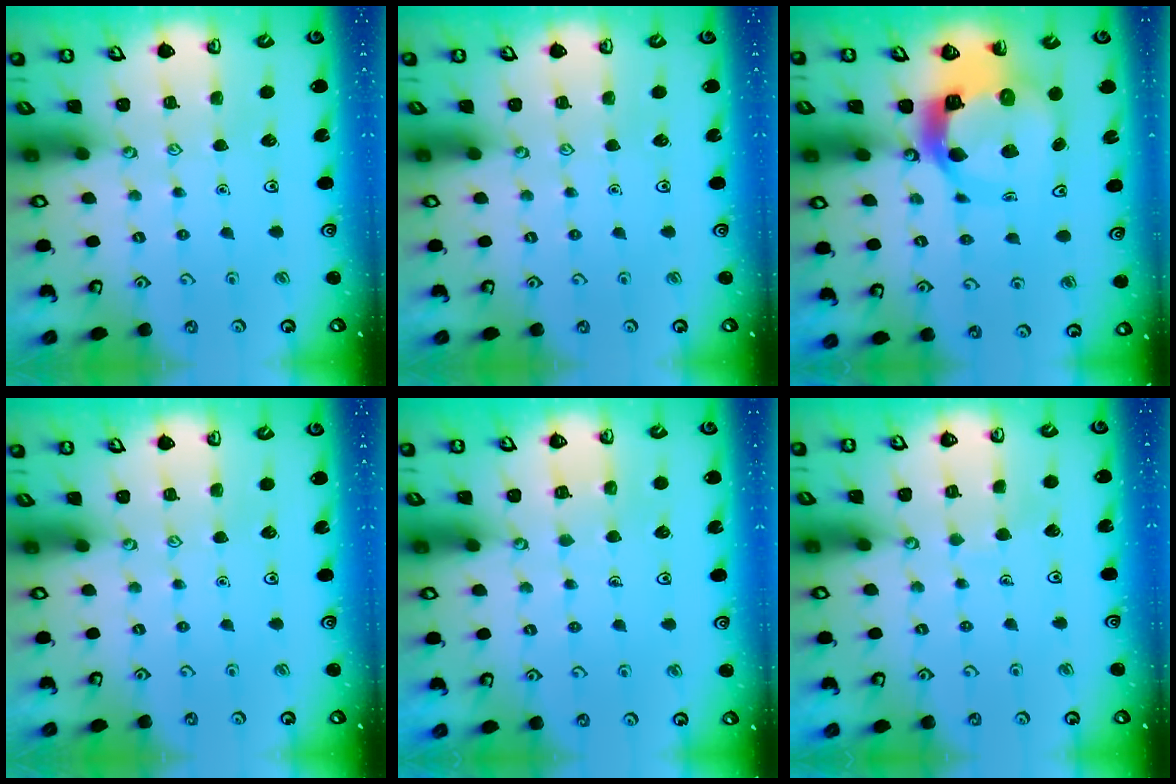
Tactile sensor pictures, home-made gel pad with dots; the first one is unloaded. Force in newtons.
{"total": 0.0}
{"total": 11.2, "press": 11.1, "slide": 1.7}
{"total": 0.0}
{"total": 3.6, "press": 3.6, "slide": 0.3}
{"total": 2.2, "press": 2.2, "slide": 0.1}